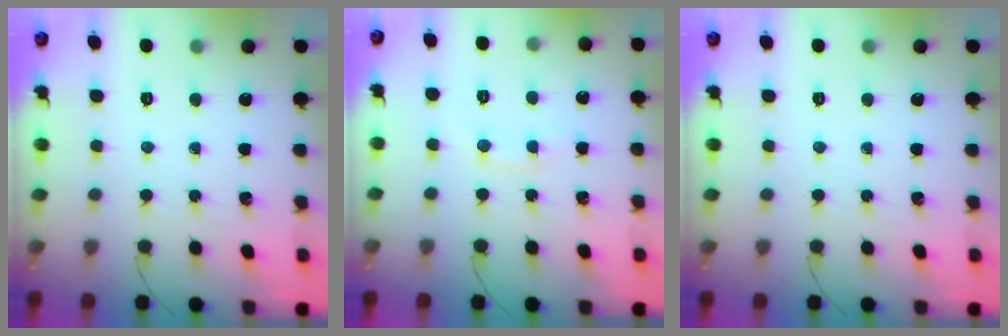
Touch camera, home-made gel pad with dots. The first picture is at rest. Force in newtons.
{"total": 4.3, "press": 4.1, "slide": 1.4}
{"total": 0.0}